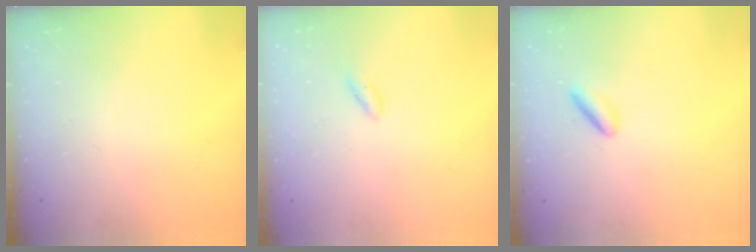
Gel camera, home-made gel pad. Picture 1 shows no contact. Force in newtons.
{"total": 1.8, "press": 1.5, "slide": 0.9}
{"total": 2.5, "press": 2.5, "slide": 0.6}